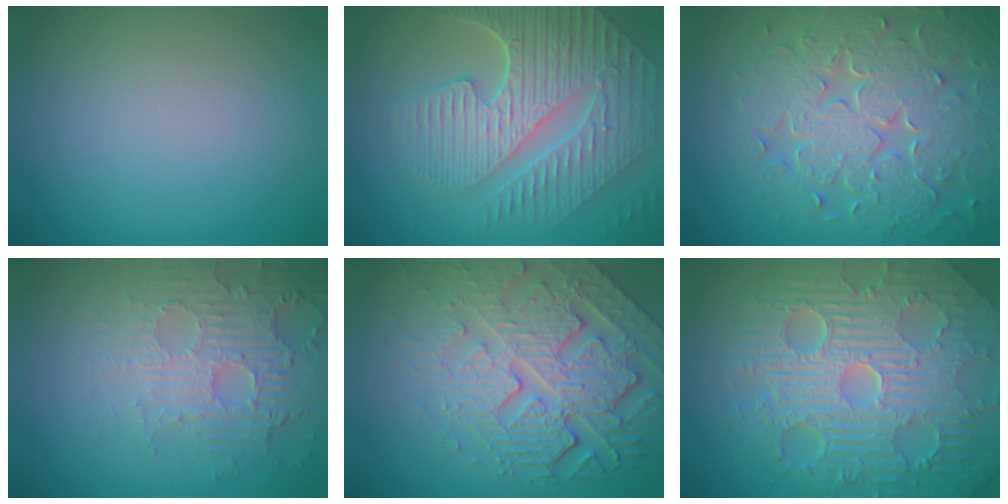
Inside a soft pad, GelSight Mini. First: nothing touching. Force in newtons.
{"total": 9.2, "press": 6.2, "slide": 6.7}
{"total": 8.7, "press": 6.2, "slide": 6.1}
{"total": 4.3, "press": 3.8, "slide": 2.0}
{"total": 7.1, "press": 5.6, "slide": 4.4}
{"total": 11.8, "press": 7.5, "slide": 9.0}